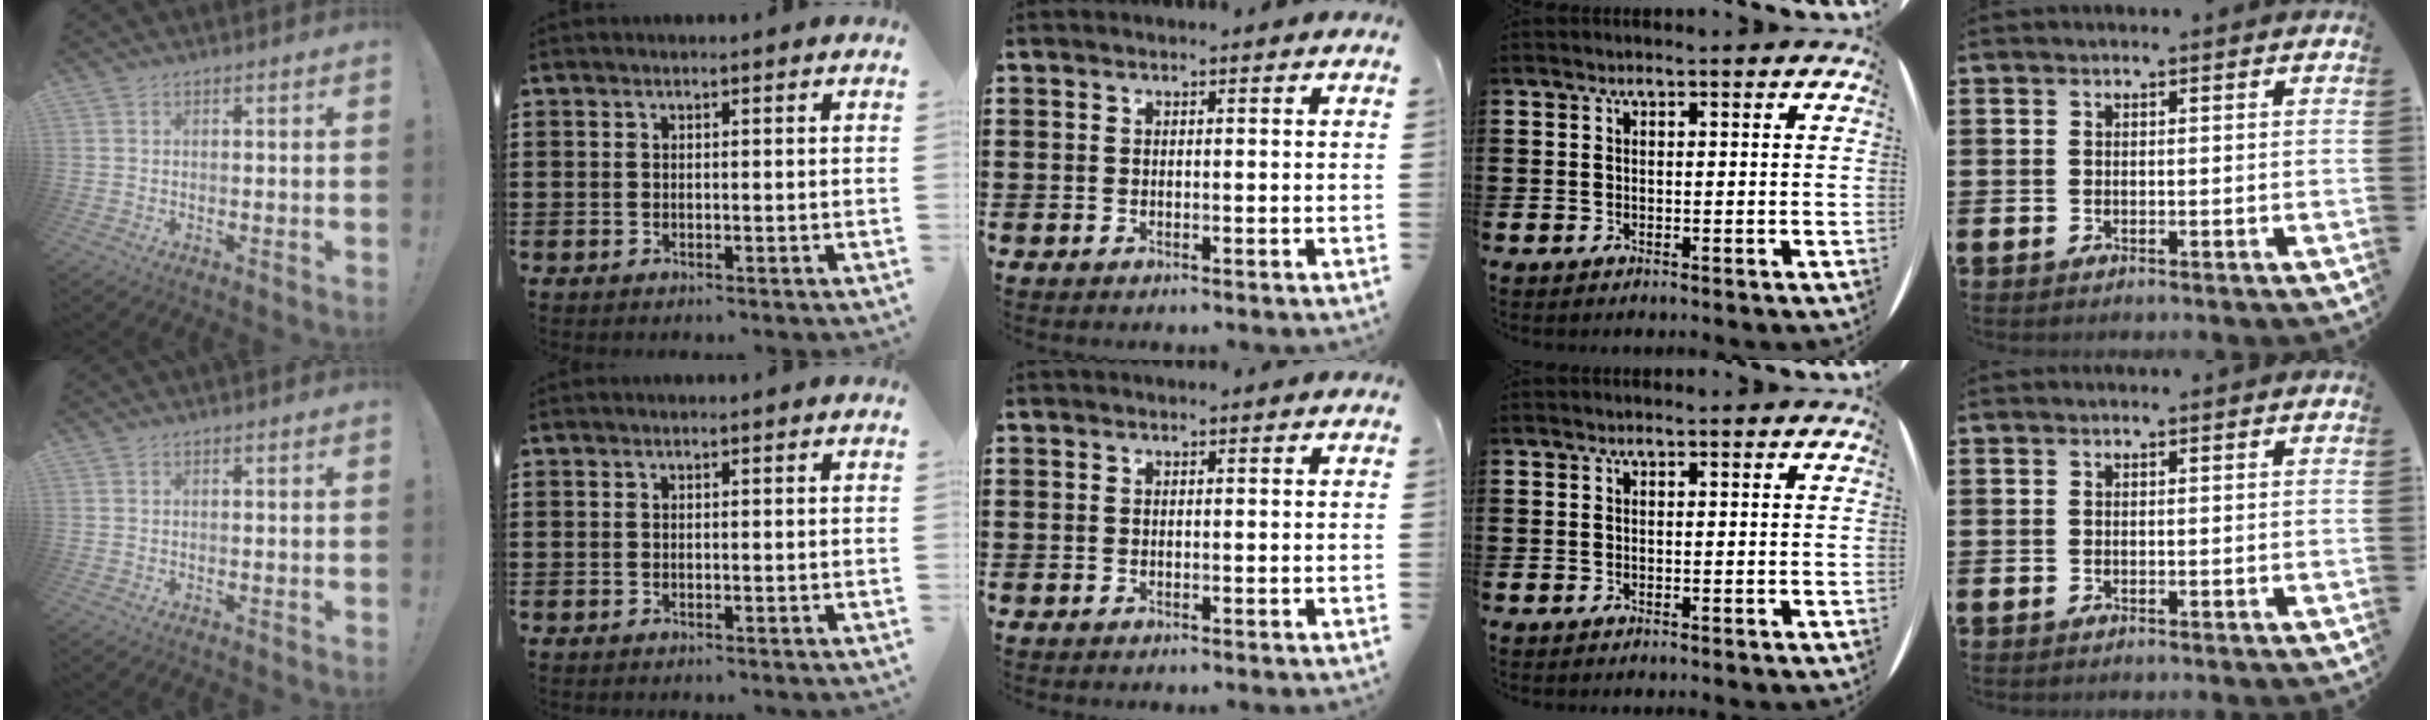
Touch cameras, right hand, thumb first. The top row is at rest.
{}